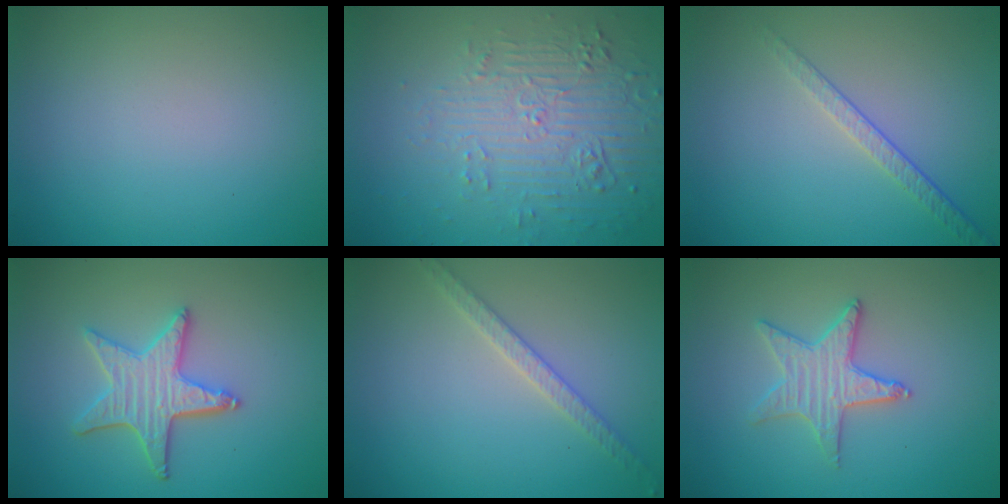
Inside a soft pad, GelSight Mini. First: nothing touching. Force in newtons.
{"total": 5.9, "press": 3.6, "slide": 4.7}
{"total": 1.9, "press": 1.4, "slide": 1.3}
{"total": 4.2, "press": 3.9, "slide": 1.4}
{"total": 2.1, "press": 2.0, "slide": 0.6}
{"total": 3.0, "press": 3.0, "slide": 0.1}